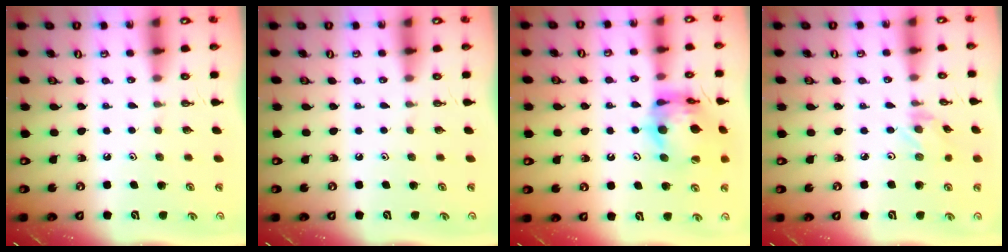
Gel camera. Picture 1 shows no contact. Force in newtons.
{"total": 0.0}
{"total": 15.4, "press": 15.3, "slide": 1.6}
{"total": 0.5, "press": 0.5, "slide": 0.1}